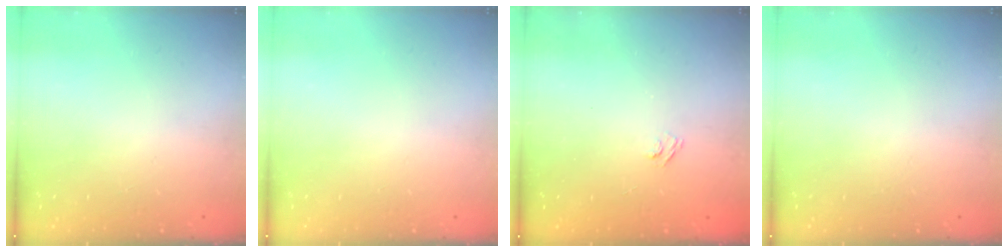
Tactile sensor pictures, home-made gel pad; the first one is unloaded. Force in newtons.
{"total": 0.0}
{"total": 2.7, "press": 2.5, "slide": 0.9}
{"total": 0.0}